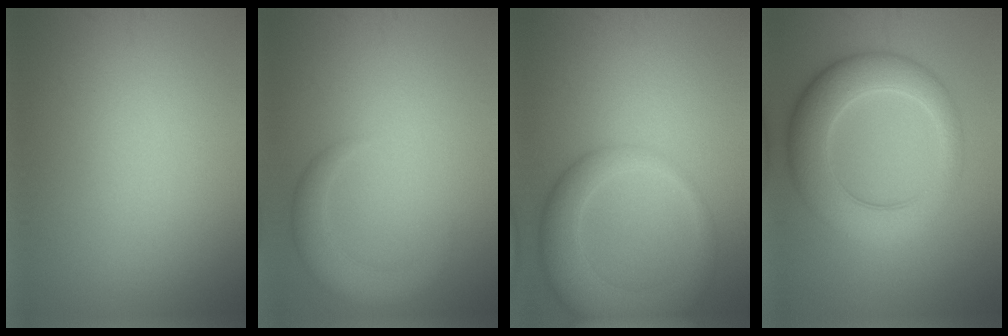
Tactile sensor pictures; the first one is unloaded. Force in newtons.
{"total": 3.4, "press": 3.3, "slide": 0.3}
{"total": 6.1, "press": 6.0, "slide": 0.3}
{"total": 7.4, "press": 7.4, "slide": 0.1}